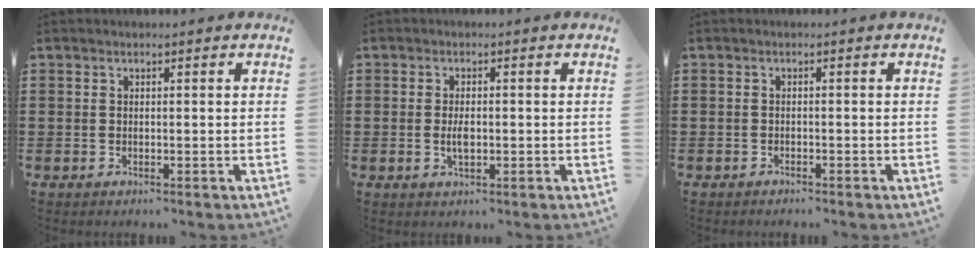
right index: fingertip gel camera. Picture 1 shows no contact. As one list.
[{"total": 2.8, "force": [-0.2, 1.0, 2.6], "torque": [-0.055, -0.002, -0.006]}, {"total": 0.9, "force": [-0.9, 0.0, 0.1], "torque": [-0.005, -0.003, -0.017]}]